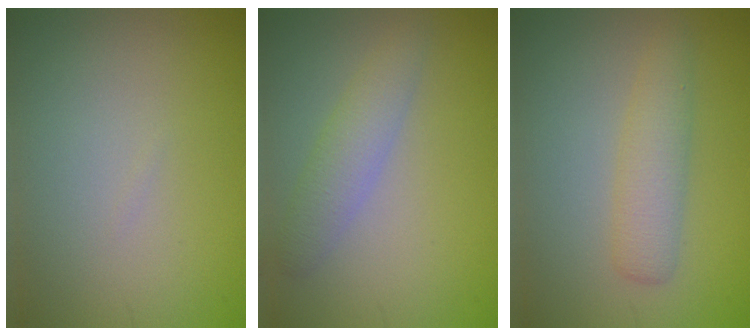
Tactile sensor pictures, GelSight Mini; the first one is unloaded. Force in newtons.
{"total": 2.7, "press": 2.7, "slide": 0.1}
{"total": 2.9, "press": 2.9, "slide": 0.1}